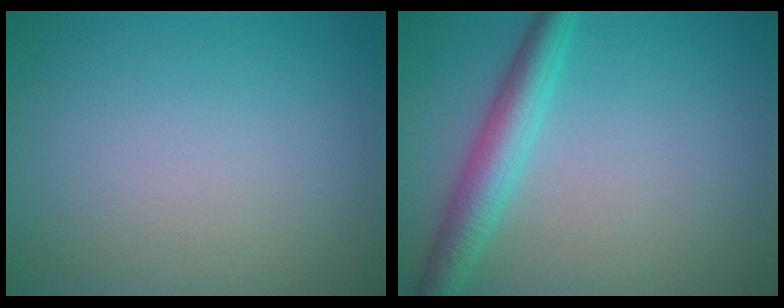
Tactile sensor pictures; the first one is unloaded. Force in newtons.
{"total": 4.0, "press": 4.0, "slide": 0.1}